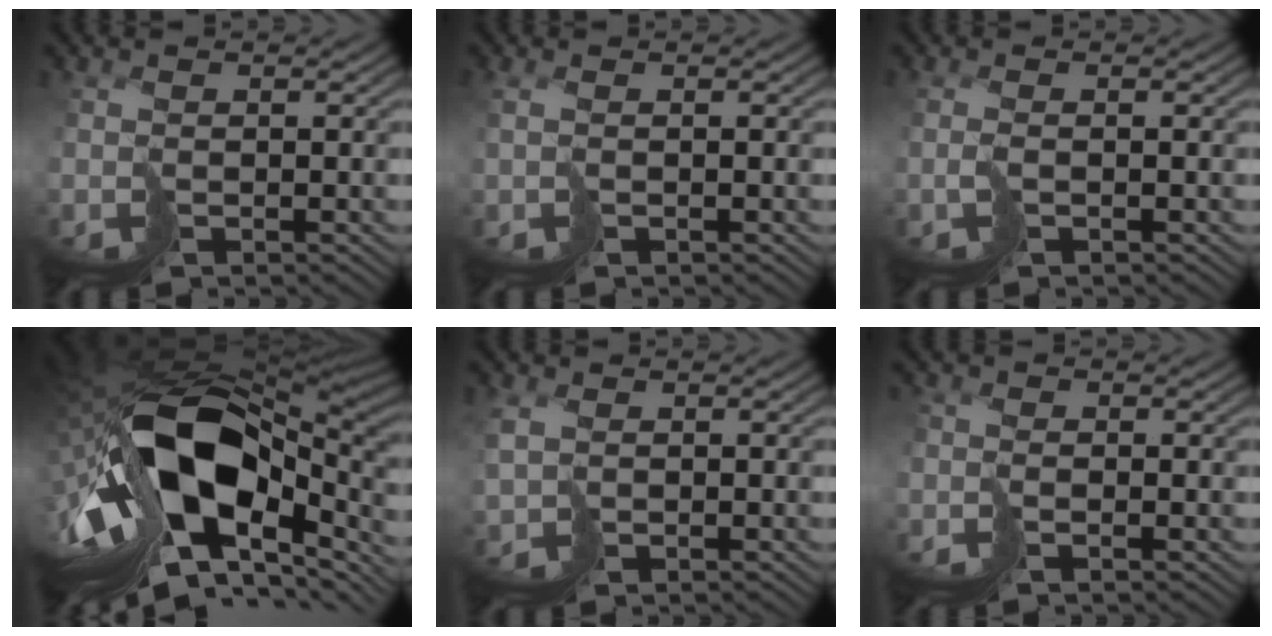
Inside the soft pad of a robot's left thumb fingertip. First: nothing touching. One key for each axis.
{"total": 1.7, "fx": -0.3, "fy": 0.7, "fz": 1.6, "tx": -0.036, "ty": 0.002, "tz": -0.003}
{"total": 1.2, "fx": -0.4, "fy": -0.3, "fz": 1.1, "tx": -0.023, "ty": 0.009, "tz": -0.001}
{"total": 20.5, "fx": -4.1, "fy": 11.2, "fz": 16.7, "tx": -0.328, "ty": -0.031, "tz": -0.057}
{"total": 3.2, "fx": -0.1, "fy": 2.3, "fz": 2.2, "tx": -0.055, "ty": 0.000, "tz": -0.003}
{"total": 1.4, "fx": -1.4, "fy": 0.1, "fz": 0.2, "tx": 0.011, "ty": 0.011, "tz": -0.030}